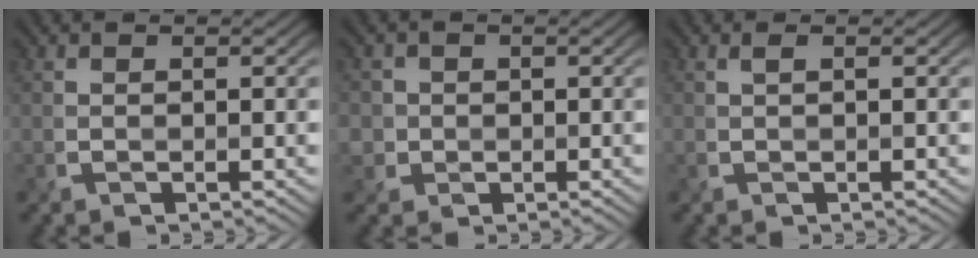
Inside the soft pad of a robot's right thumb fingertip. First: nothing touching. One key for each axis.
{"total": 3.0, "fx": 0.3, "fy": 3.0, "fz": 0.4, "tx": -0.017, "ty": -0.003, "tz": 0.002}
{"total": 0.7, "fx": 0.2, "fy": 0.1, "fz": 0.6, "tx": -0.016, "ty": 0.002, "tz": 0.004}